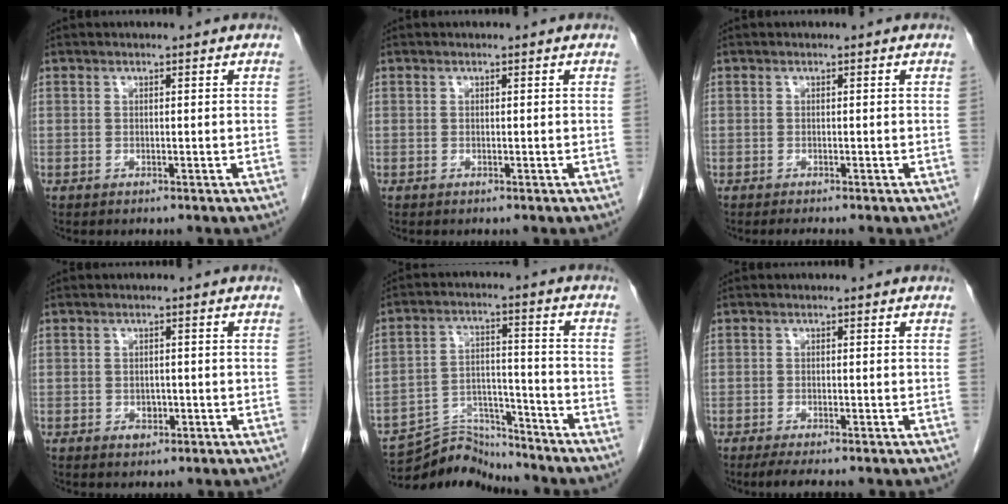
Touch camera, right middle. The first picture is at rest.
{"total": 0.0}
{"total": 1.0, "force": [-0.9, -0.1, 0.4], "torque": [-0.008, -0.003, -0.013]}
{"total": 1.5, "force": [-0.6, 1.2, 0.8], "torque": [-0.011, 0.003, -0.003]}
{"total": 9.0, "force": [-8.9, 0.9, -0.5], "torque": [0.012, 0.026, -0.160]}
{"total": 2.9, "force": [-2.3, 0.2, 1.8], "torque": [-0.031, -0.008, -0.036]}